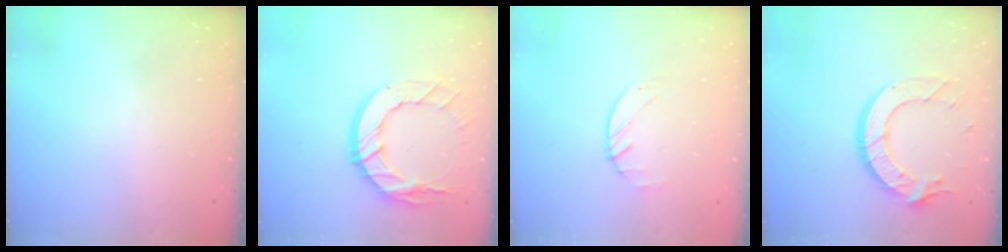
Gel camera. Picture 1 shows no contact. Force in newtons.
{"total": 14.3, "press": 14.2, "slide": 1.4}
{"total": 1.4, "press": 1.3, "slide": 0.2}
{"total": 13.4, "press": 13.3, "slide": 0.8}